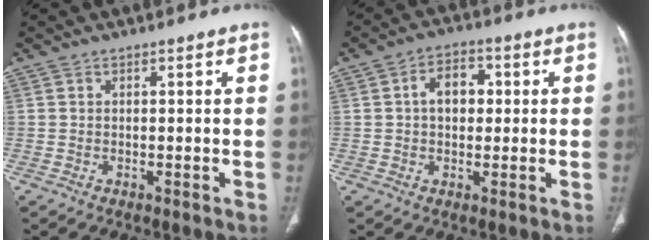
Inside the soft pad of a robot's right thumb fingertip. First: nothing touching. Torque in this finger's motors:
{"motor_torque": [1.15, 1.03, 0.19, -0.50, 0.19]}